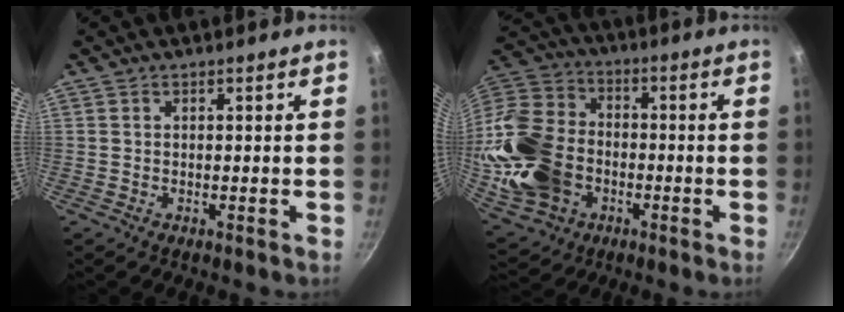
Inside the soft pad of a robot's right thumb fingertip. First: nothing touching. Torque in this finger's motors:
{"motor_torque": [1.90, 3.02, 0.61, 0.22, 0.22]}